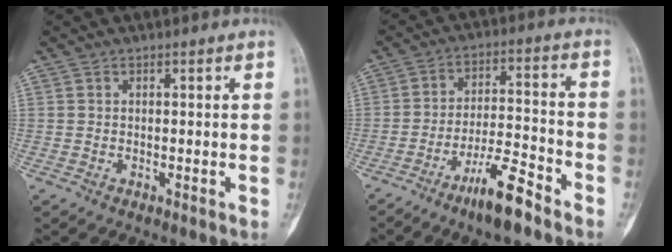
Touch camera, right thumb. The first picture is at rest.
{"total": 9.7, "force": [-6.9, 1.8, 6.6], "torque": [-0.119, 0.053, -0.122]}